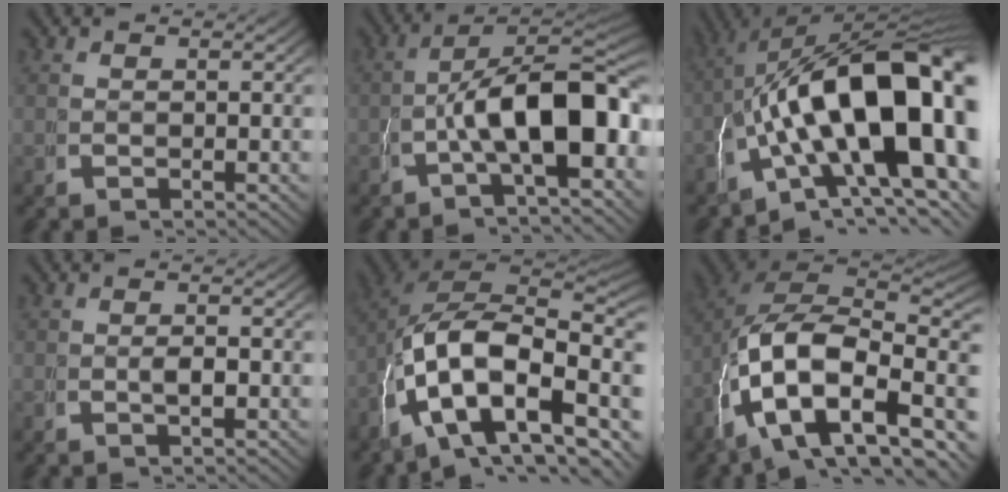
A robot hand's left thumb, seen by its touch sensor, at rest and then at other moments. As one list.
[{"total": 11.4, "force": [-0.6, 6.0, 9.7], "torque": [-0.161, -0.037, -0.004]}, {"total": 22.6, "force": [-1.4, 13.0, 18.4], "torque": [-0.312, -0.079, 0.015]}, {"total": 1.1, "force": [0.0, 0.4, 1.0], "torque": [-0.019, -0.003, 0.000]}, {"total": 19.0, "force": [-3.0, 13.1, 13.5], "torque": [-0.269, -0.075, -0.025]}, {"total": 17.7, "force": [-1.4, 12.4, 12.6], "torque": [-0.255, -0.060, -0.009]}]